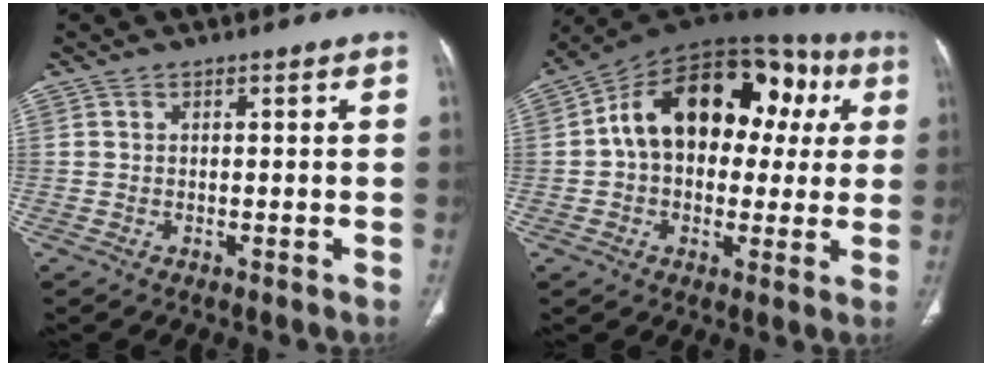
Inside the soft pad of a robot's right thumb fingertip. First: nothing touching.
{"total": 23.2, "force": [4.2, 15.0, 17.2], "torque": [-0.227, 0.052, 0.055]}